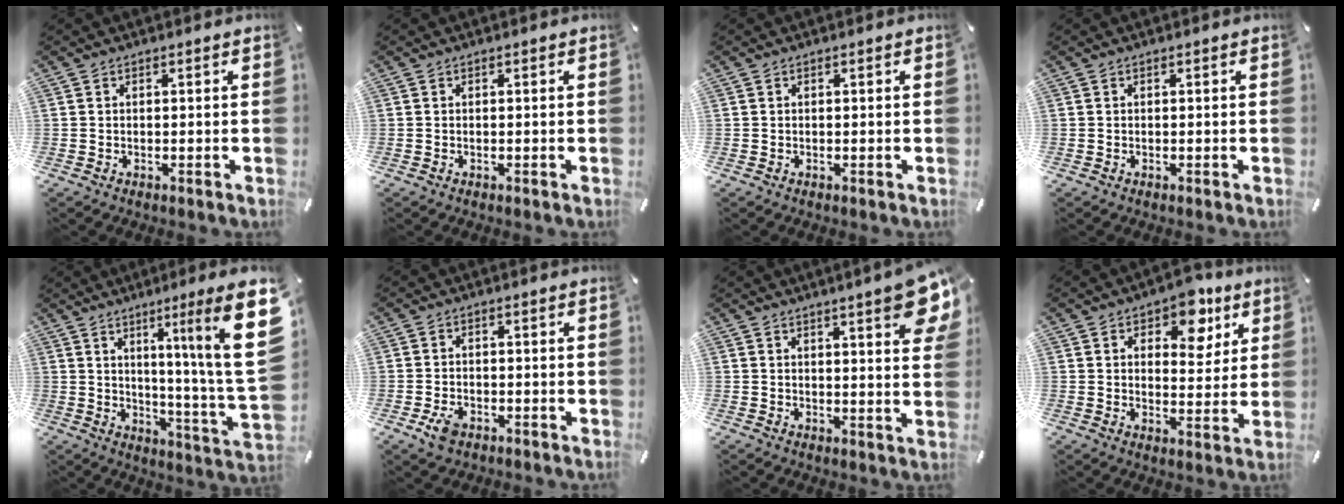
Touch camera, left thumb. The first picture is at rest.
{"total": 0.0}
{"total": 0.0}
{"total": 0.0}
{"total": 19.9, "force": [8.4, 0.6, 18.0], "torque": [-0.260, -0.071, 0.114]}
{"total": 3.4, "force": [-1.9, 2.2, 1.9], "torque": [-0.045, 0.005, -0.038]}
{"total": 9.2, "force": [5.1, 1.9, 7.4], "torque": [-0.099, -0.030, 0.082]}
{"total": 9.6, "force": [5.4, 5.8, 5.4], "torque": [-0.063, -0.023, 0.086]}